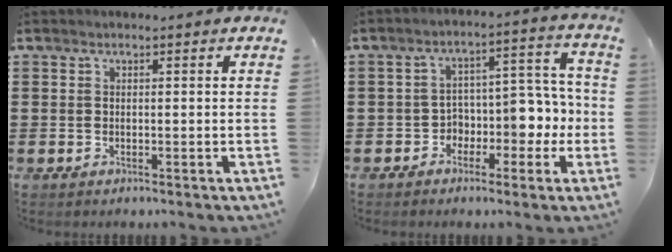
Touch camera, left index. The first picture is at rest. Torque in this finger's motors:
{"motor_torque": [0.26, 0.15, 0.43, 0.05]}